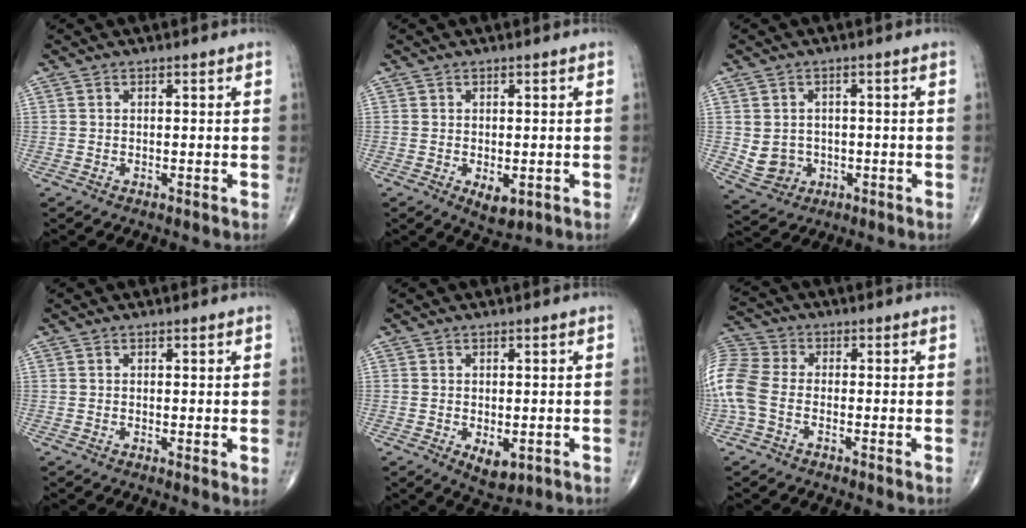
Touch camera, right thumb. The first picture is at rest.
{"total": 3.6, "force": [-1.0, 2.0, 2.8], "torque": [-0.039, -0.007, -0.005]}
{"total": 5.5, "force": [-0.6, 5.1, 2.0], "torque": [-0.014, 0.005, 0.003]}
{"total": 1.3, "force": [0.3, 0.4, 1.2], "torque": [-0.023, -0.007, 0.003]}
{"total": 4.1, "force": [-1.1, 2.3, 3.2], "torque": [-0.044, -0.008, -0.005]}
{"total": 12.9, "force": [-2.3, 9.1, 8.9], "torque": [-0.238, 0.023, -0.051]}